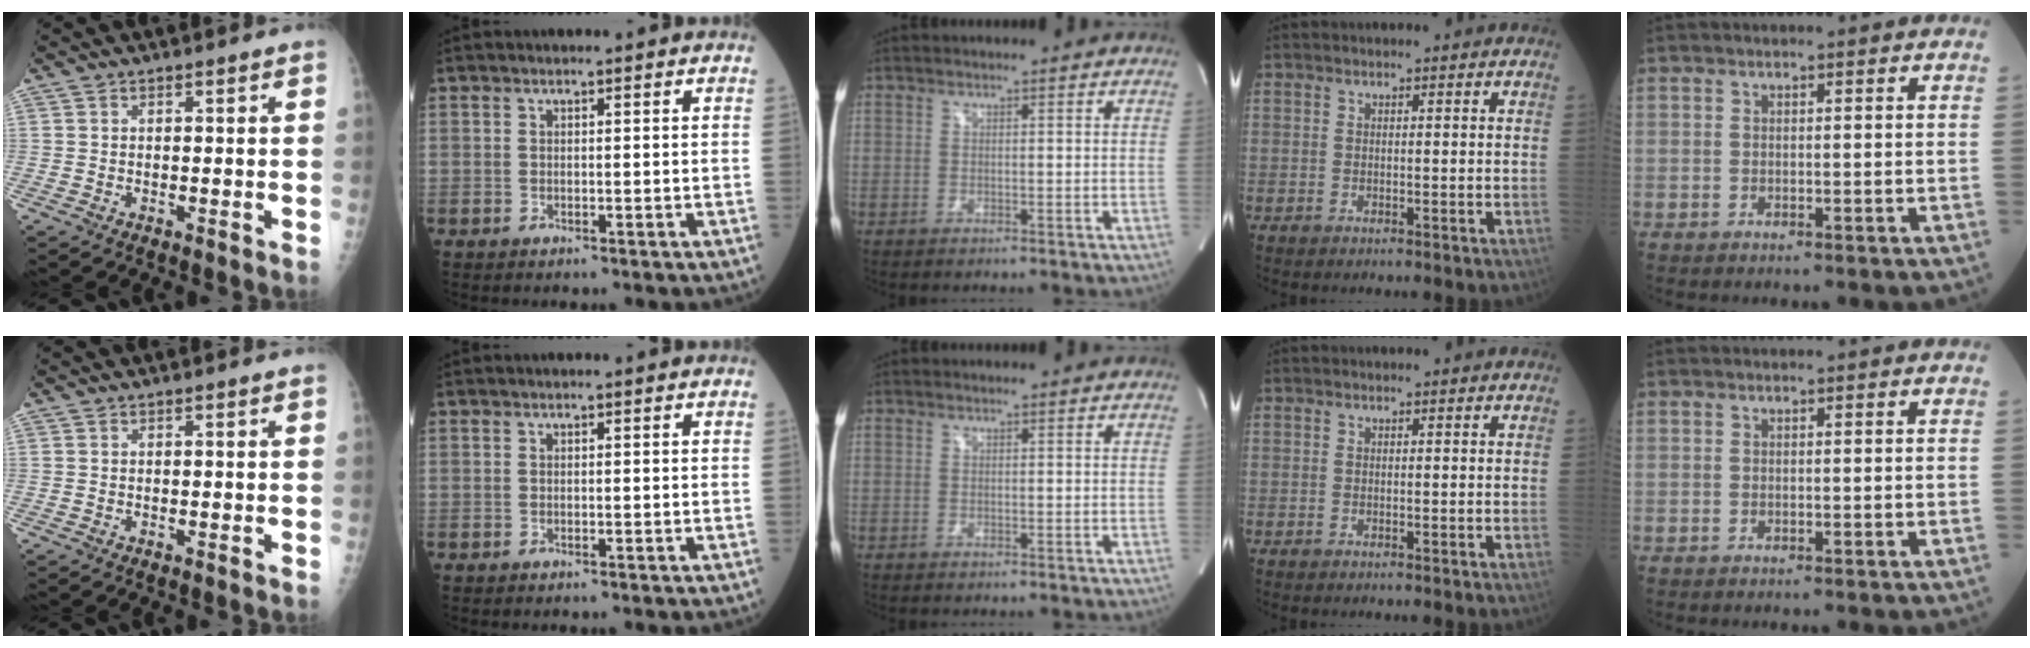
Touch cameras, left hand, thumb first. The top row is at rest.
{}